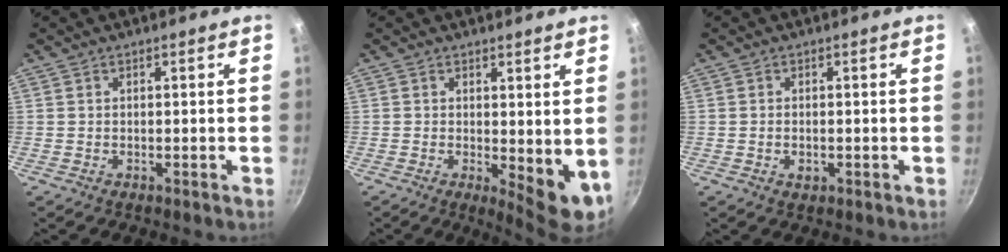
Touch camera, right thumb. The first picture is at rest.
{"total": 7.0, "force": [0.4, 2.9, 6.3], "torque": [-0.074, -0.012, 0.013]}
{"total": 1.7, "force": [-0.4, 1.1, 1.2], "torque": [-0.020, 0.000, -0.007]}